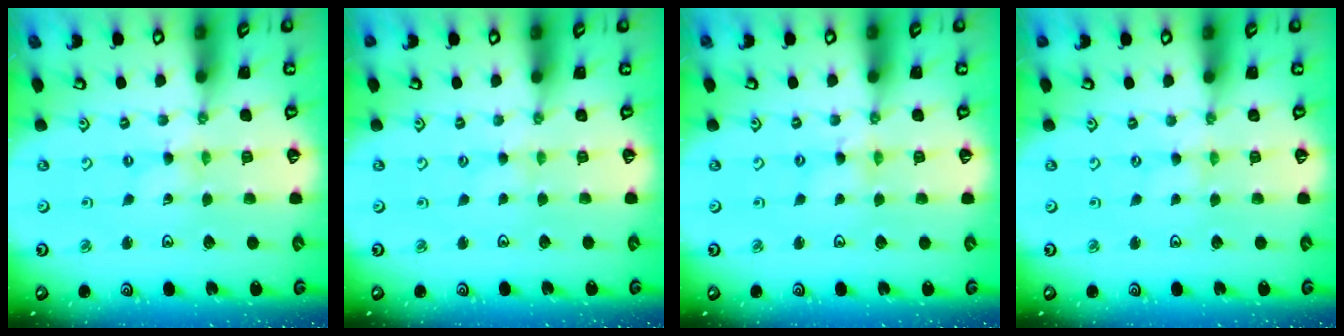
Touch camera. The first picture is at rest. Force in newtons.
{"total": 0.7, "press": 0.7, "slide": 0.2}
{"total": 1.8, "press": 1.8, "slide": 0.2}
{"total": 0.0}